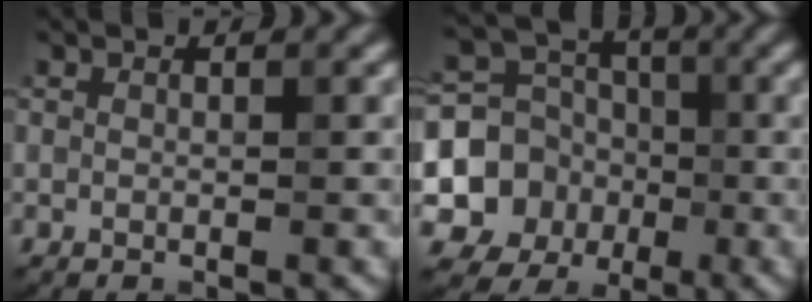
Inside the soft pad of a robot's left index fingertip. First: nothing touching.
{"total": 7.0, "force": [-1.5, 6.4, 2.4], "torque": [-0.039, -0.004, -0.046]}